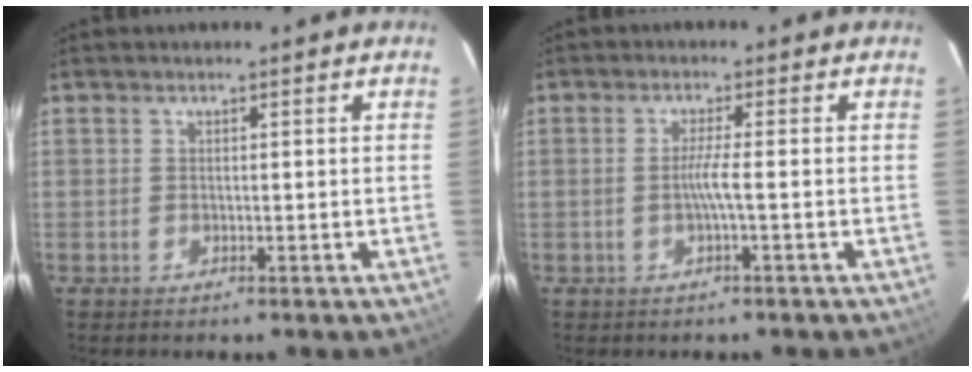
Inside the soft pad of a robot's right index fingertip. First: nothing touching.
{"total": 2.6, "force": [-0.8, -0.7, 2.4], "torque": [-0.047, -0.004, -0.015]}